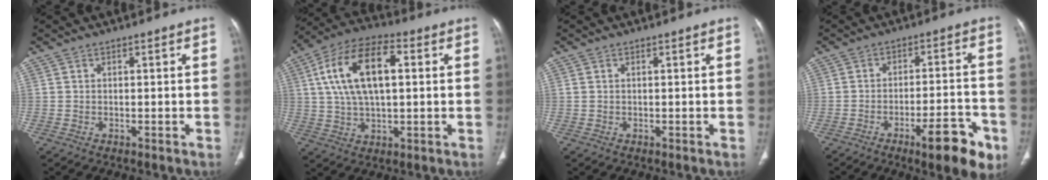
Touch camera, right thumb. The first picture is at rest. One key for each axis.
{"total": 16.4, "fx": 3.5, "fy": 8.2, "fz": 13.7, "tx": -0.252, "ty": 0.019, "tz": 0.061}
{"total": 0.6, "fx": 0.1, "fy": 0.4, "fz": 0.4, "tx": -0.013, "ty": 0.009, "tz": 0.008}
{"total": 11.9, "fx": -6.2, "fy": 3.1, "fz": 9.7, "tx": -0.121, "ty": 0.030, "tz": -0.084}